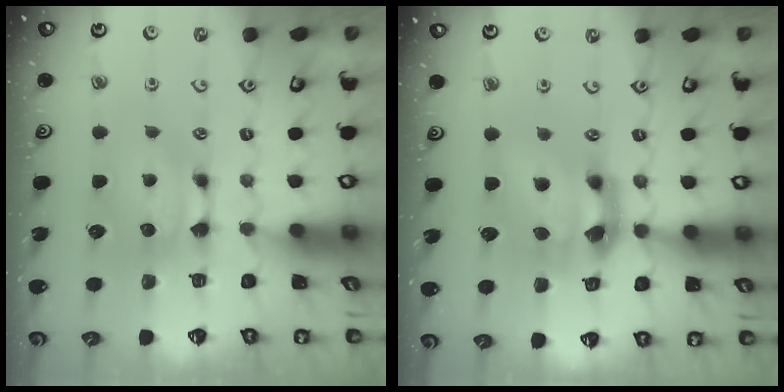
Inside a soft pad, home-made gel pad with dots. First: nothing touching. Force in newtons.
{"total": 5.5, "press": 5.1, "slide": 2.1}